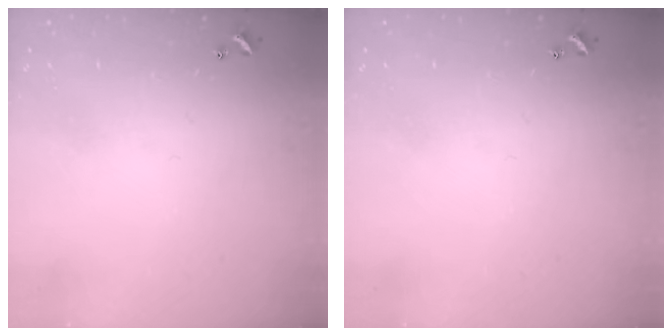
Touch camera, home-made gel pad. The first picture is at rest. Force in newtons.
{"total": 0.0}